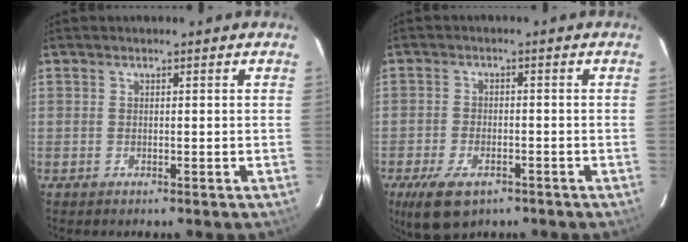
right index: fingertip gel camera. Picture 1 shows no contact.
{"total": 8.7, "force": [-5.3, 4.3, 5.3], "torque": [-0.125, -0.018, -0.089]}